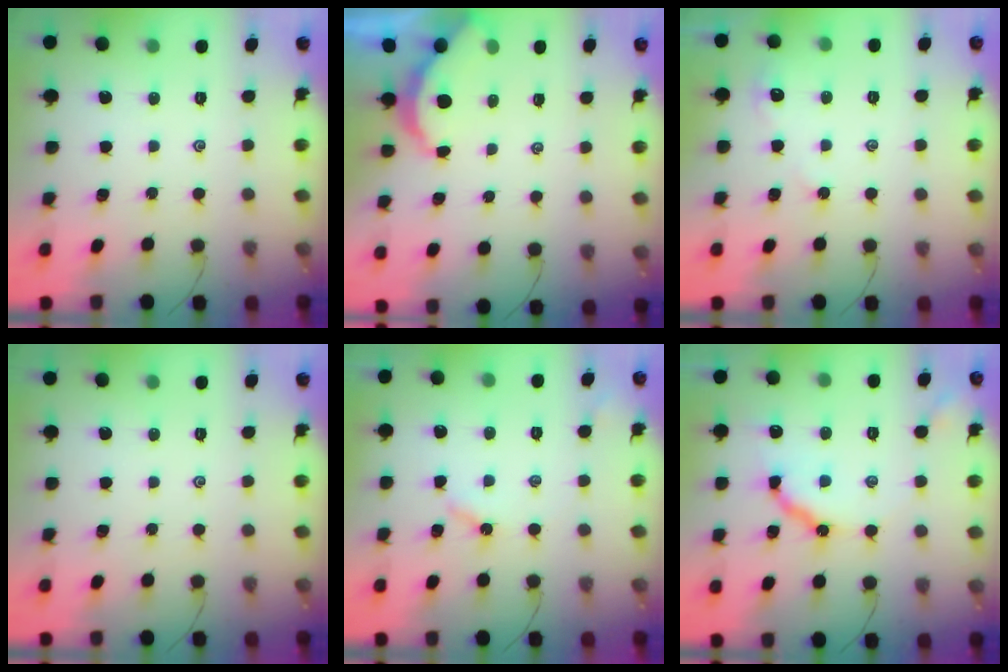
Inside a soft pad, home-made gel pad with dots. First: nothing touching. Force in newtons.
{"total": 2.6, "press": 2.6, "slide": 0.3}
{"total": 2.5, "press": 2.5, "slide": 0.6}
{"total": 0.0}
{"total": 3.0, "press": 2.9, "slide": 0.6}
{"total": 9.7, "press": 9.6, "slide": 1.0}